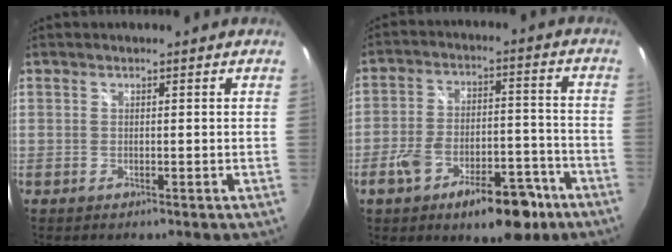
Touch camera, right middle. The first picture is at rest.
{"total": 14.8, "force": [-8.8, 6.2, 10.1], "torque": [-0.173, 0.008, -0.130]}